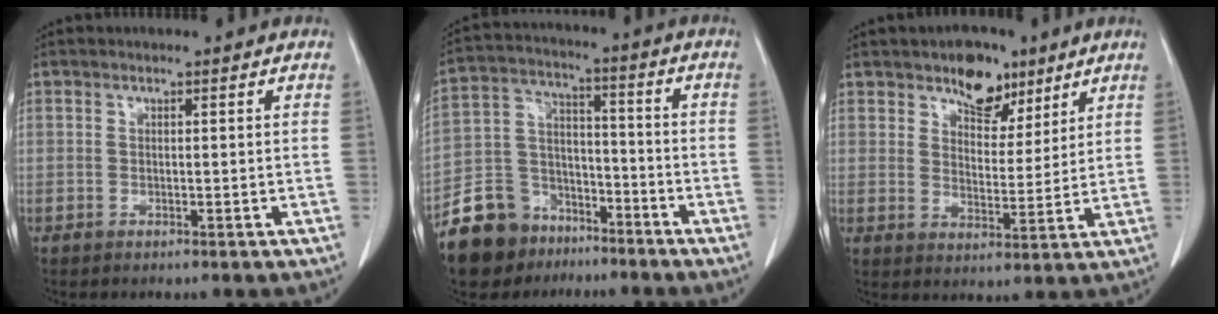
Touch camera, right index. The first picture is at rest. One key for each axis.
{"total": 12.6, "fx": -9.0, "fy": 8.1, "fz": 3.4, "tx": -0.080, "ty": 0.039, "tz": -0.157}
{"total": 7.9, "fx": 5.3, "fy": 4.3, "fz": 3.9, "tx": -0.048, "ty": 0.005, "tz": 0.085}